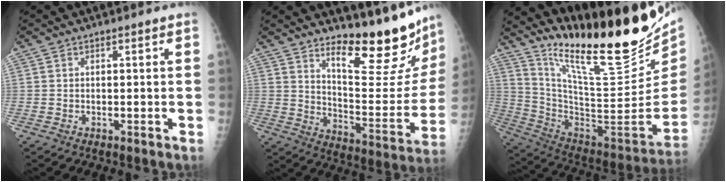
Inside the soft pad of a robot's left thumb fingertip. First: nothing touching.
{"total": 18.6, "force": [15.2, 4.1, 9.9], "torque": [-0.099, -0.143, 0.223]}
{"total": 32.7, "force": [22.7, 8.4, 22.0], "torque": [-0.318, -0.116, 0.358]}